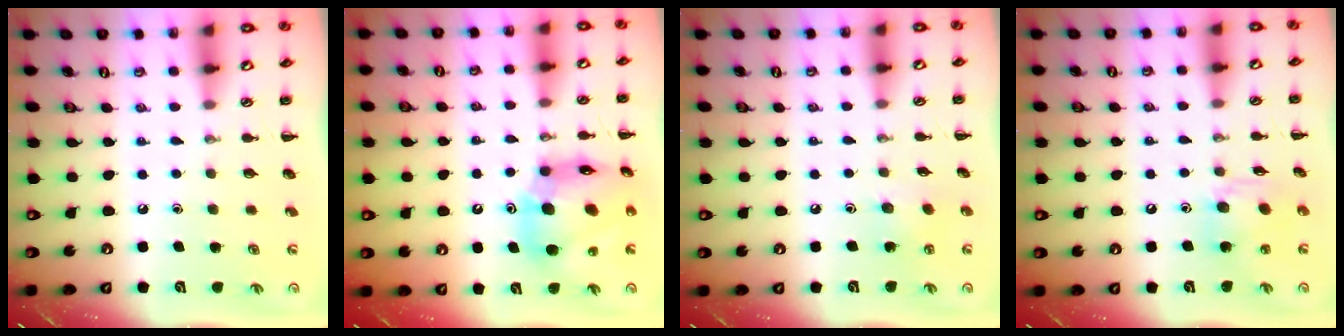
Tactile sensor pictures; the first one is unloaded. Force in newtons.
{"total": 16.2, "press": 15.4, "slide": 4.8}
{"total": 3.7, "press": 3.6, "slide": 0.9}
{"total": 11.0, "press": 10.8, "slide": 2.4}